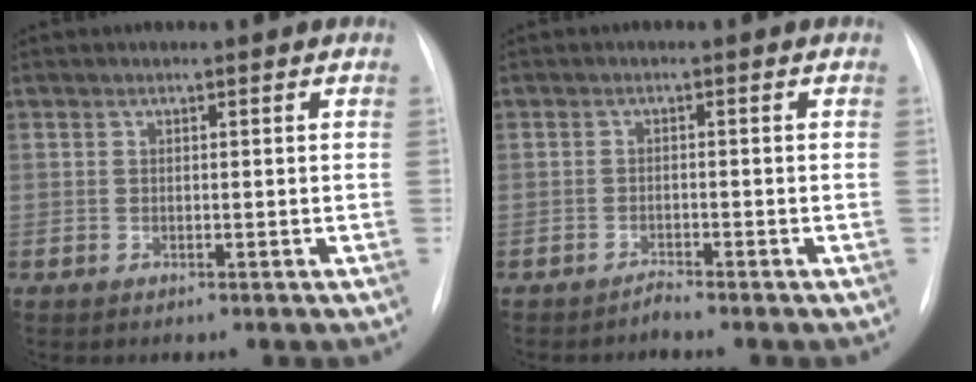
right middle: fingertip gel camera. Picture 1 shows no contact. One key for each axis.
{"total": 1.3, "fx": -1.2, "fy": -0.3, "fz": -0.1, "tx": 0.008, "ty": -0.004, "tz": -0.019}